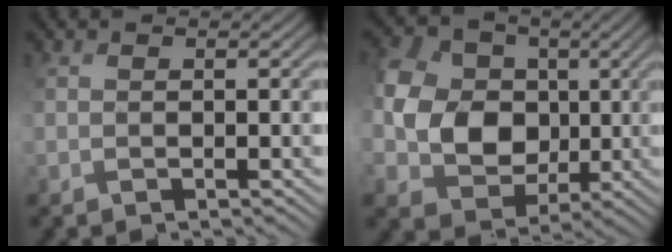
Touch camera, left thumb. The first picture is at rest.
{"total": 13.2, "force": [0.8, 11.1, 7.0], "torque": [-0.198, 0.001, 0.014]}